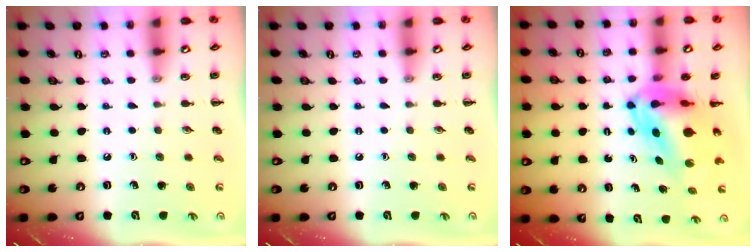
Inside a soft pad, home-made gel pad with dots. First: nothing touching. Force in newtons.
{"total": 0.0}
{"total": 8.6, "press": 8.1, "slide": 2.9}